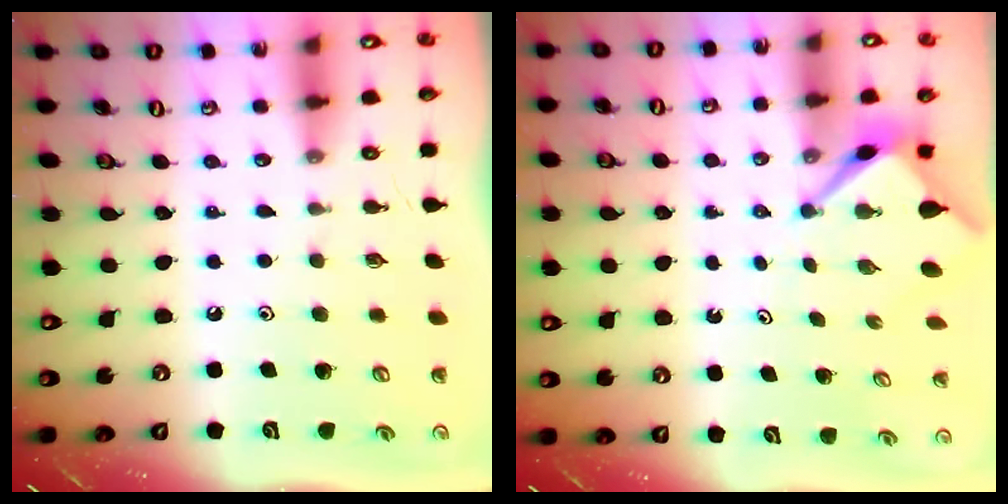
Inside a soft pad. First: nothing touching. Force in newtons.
{"total": 3.1, "press": 3.1, "slide": 0.2}